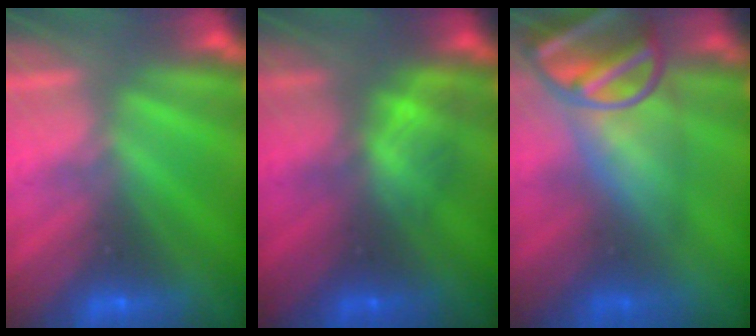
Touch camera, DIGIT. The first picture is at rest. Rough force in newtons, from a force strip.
{"total": 2.3}
{"total": 6.9}